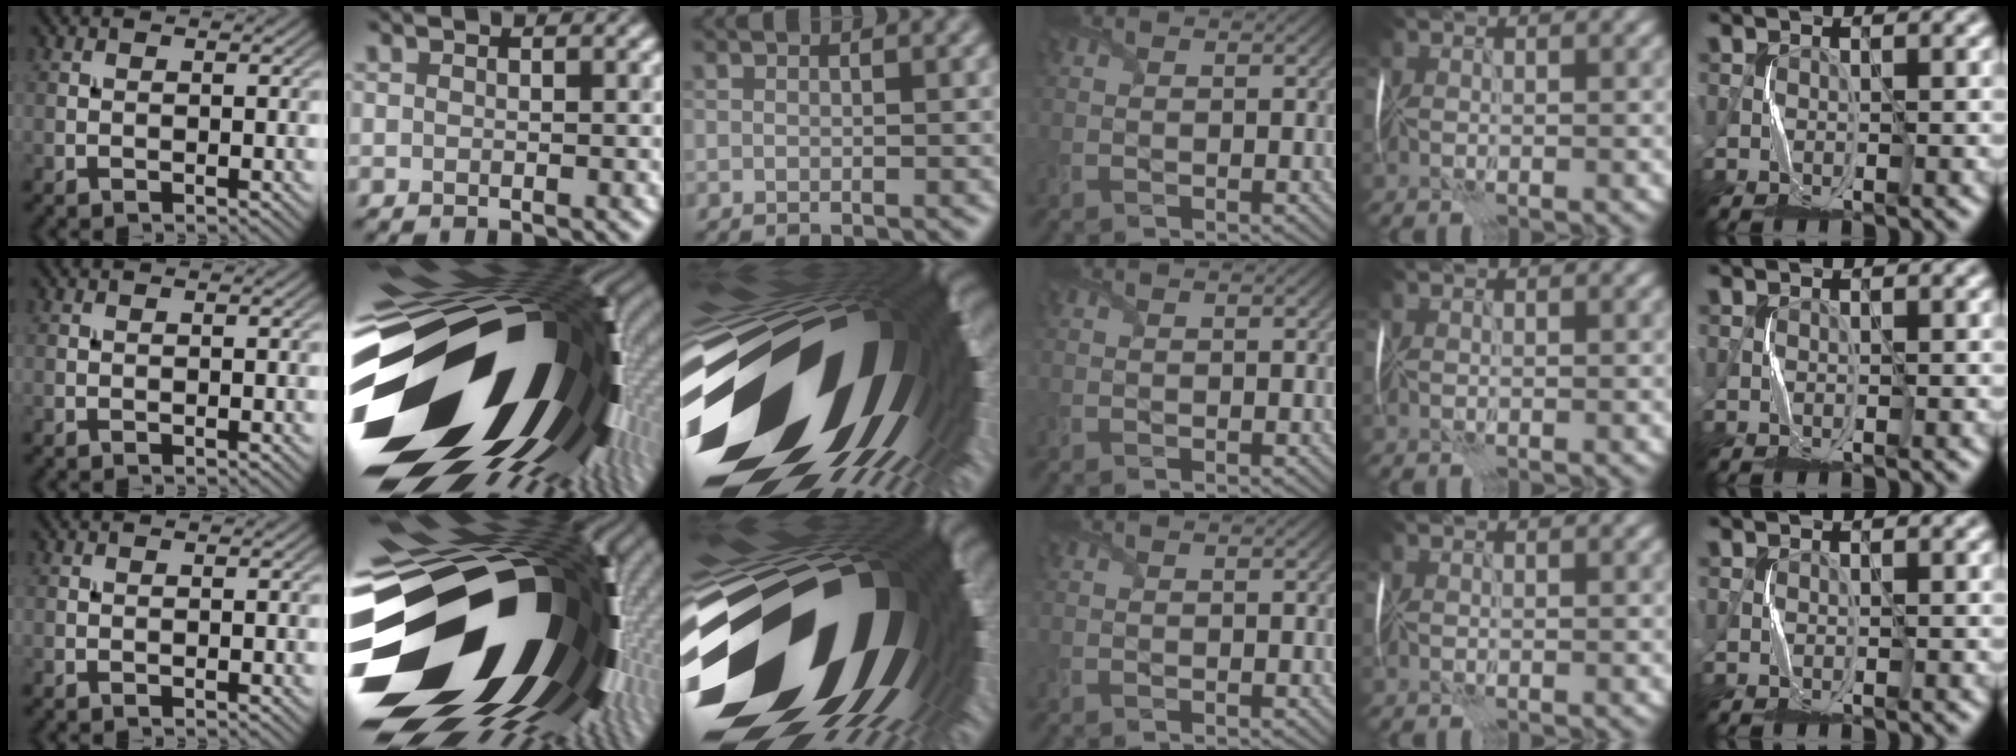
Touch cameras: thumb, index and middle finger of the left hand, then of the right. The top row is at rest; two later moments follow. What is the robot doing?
{"motion": "fold", "object": "shipping label"}